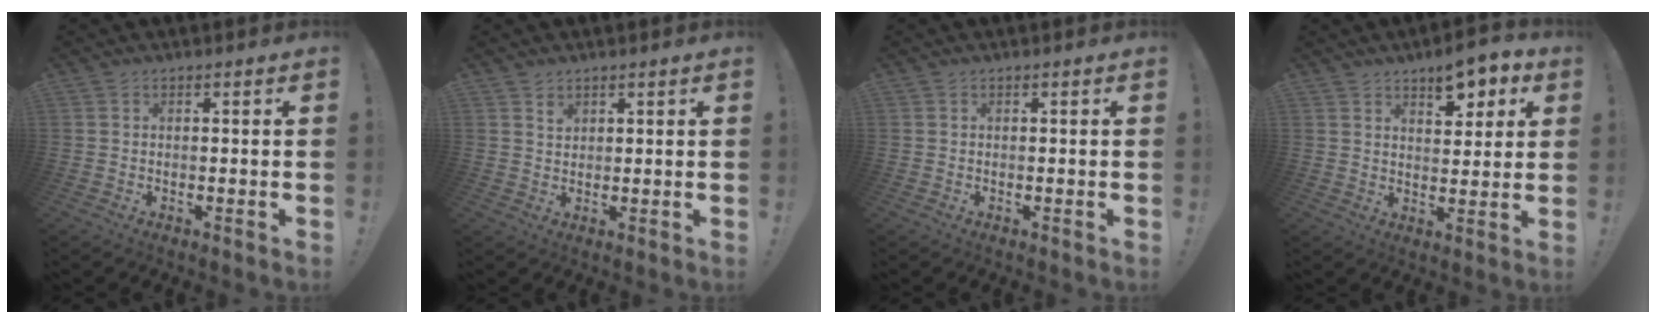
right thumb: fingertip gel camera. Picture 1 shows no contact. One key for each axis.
{"total": 1.8, "fx": 1.4, "fy": 1.0, "fz": 0.4, "tx": 0.005, "ty": -0.012, "tz": 0.023}
{"total": 0.0}
{"total": 8.6, "fx": 5.4, "fy": 4.0, "fz": 5.3, "tx": -0.053, "ty": -0.035, "tz": 0.092}